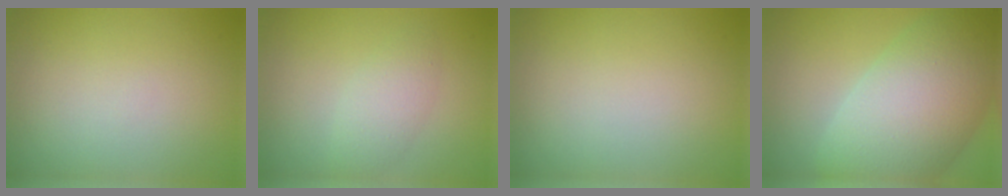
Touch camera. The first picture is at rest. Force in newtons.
{"total": 2.4, "press": 2.4, "slide": 0.1}
{"total": 0.0}
{"total": 11.8, "press": 11.8, "slide": 0.5}